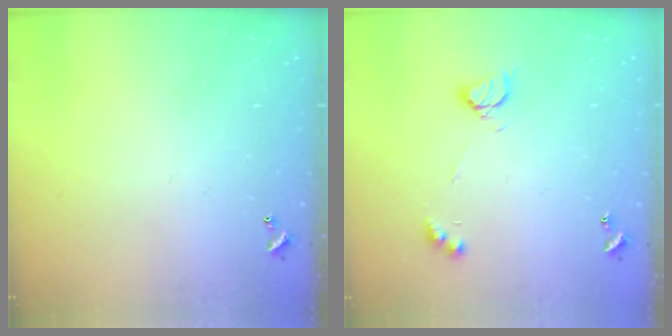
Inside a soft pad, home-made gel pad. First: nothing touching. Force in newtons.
{"total": 7.2, "press": 7.2, "slide": 0.8}